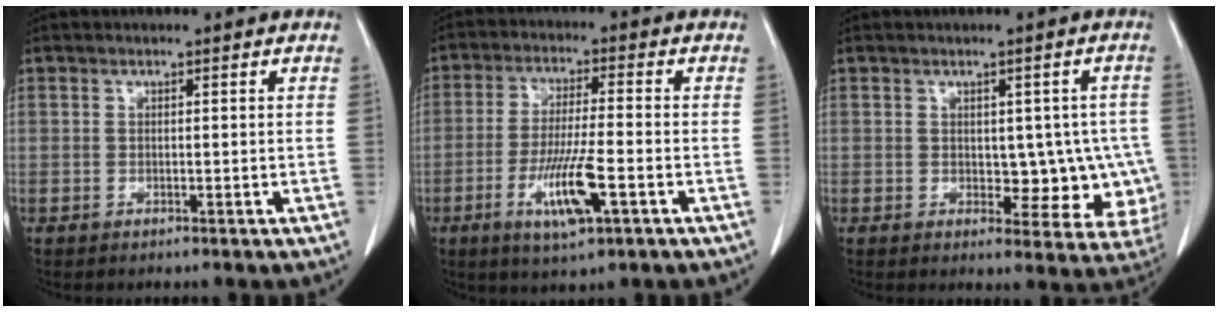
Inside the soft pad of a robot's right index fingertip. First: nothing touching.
{"total": 9.4, "force": [-3.6, 1.0, 8.6], "torque": [-0.161, -0.013, -0.061]}
{"total": 8.0, "force": [-0.6, 5.0, 6.3], "torque": [-0.044, 0.011, 0.004]}